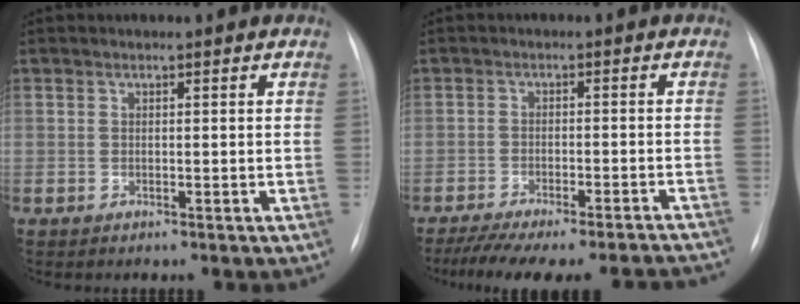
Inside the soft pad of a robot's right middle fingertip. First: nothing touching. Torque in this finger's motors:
{"motor_torque": [1.04, -1.10, 0.21, 0.09]}